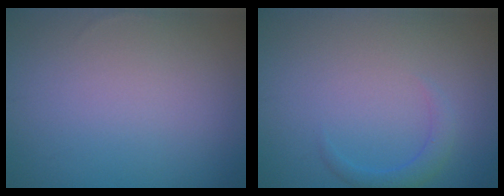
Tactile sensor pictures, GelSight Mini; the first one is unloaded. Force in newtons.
{"total": 1.5, "press": 1.5, "slide": 0.1}